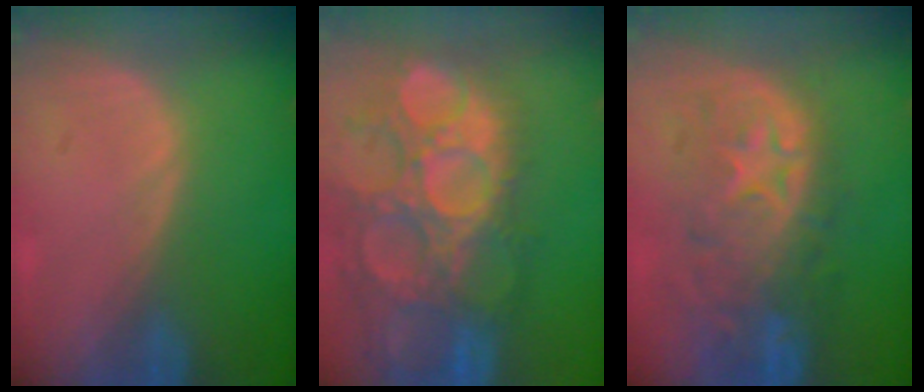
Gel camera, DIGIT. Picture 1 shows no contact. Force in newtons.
{"total": 15.1, "press": 12.6, "slide": 8.4}
{"total": 10.4, "press": 9.4, "slide": 4.3}